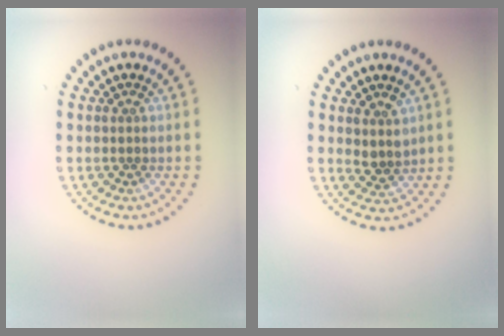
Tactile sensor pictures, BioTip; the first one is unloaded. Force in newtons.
{"total": 2.1, "press": 1.8, "slide": 1.1}